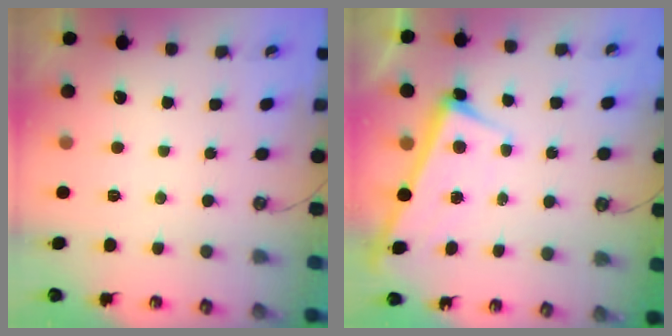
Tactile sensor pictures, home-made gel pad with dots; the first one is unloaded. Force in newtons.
{"total": 2.6, "press": 2.6, "slide": 0.3}